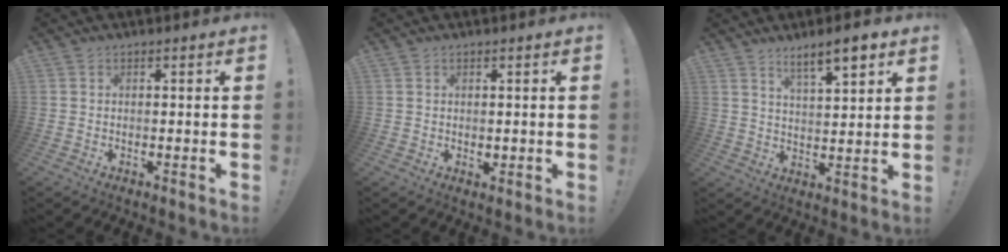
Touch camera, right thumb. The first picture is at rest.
{"total": 0.9, "force": [0.3, 0.8, 0.4], "torque": [0.001, -0.002, 0.003]}
{"total": 8.4, "force": [5.9, 1.7, 5.8], "torque": [-0.087, -0.033, 0.097]}